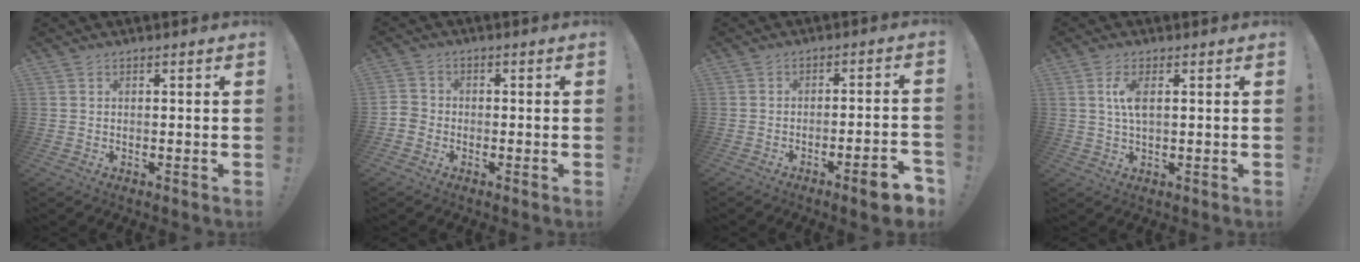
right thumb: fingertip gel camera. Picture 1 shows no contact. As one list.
[{"total": 3.5, "force": [-1.8, 2.8, 0.9], "torque": [-0.023, 0.015, -0.033]}, {"total": 7.3, "force": [-4.0, 0.7, 6.1], "torque": [-0.093, 0.017, -0.062]}, {"total": 5.2, "force": [1.1, 2.0, 4.6], "torque": [-0.084, -0.004, 0.013]}]